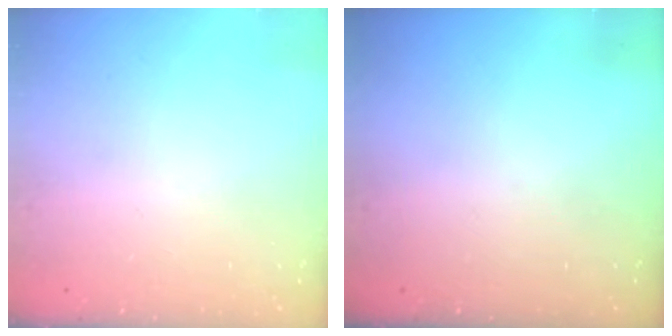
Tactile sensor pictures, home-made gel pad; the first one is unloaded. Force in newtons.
{"total": 0.0}